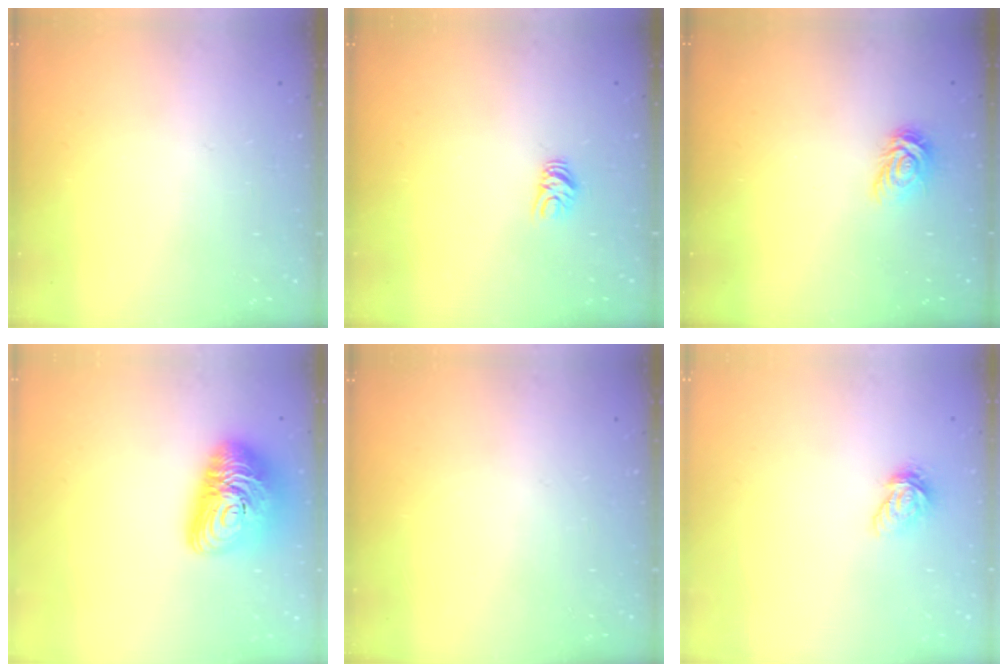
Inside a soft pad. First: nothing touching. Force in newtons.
{"total": 5.8, "press": 5.8, "slide": 0.5}
{"total": 5.1, "press": 5.0, "slide": 0.6}
{"total": 15.1, "press": 15.1, "slide": 1.1}
{"total": 0.0}
{"total": 6.0, "press": 5.9, "slide": 0.5}